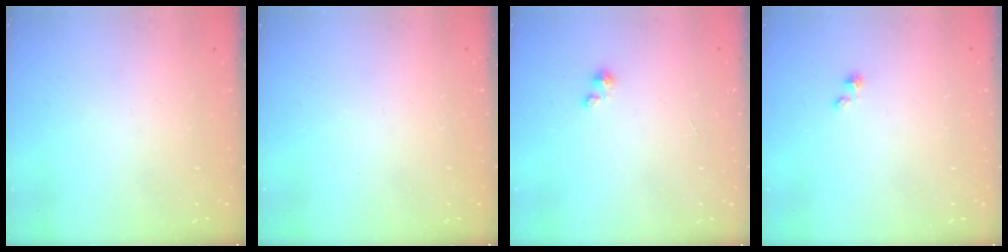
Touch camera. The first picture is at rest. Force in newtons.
{"total": 0.0}
{"total": 0.8, "press": 0.7, "slide": 0.3}
{"total": 1.5, "press": 1.5, "slide": 0.0}